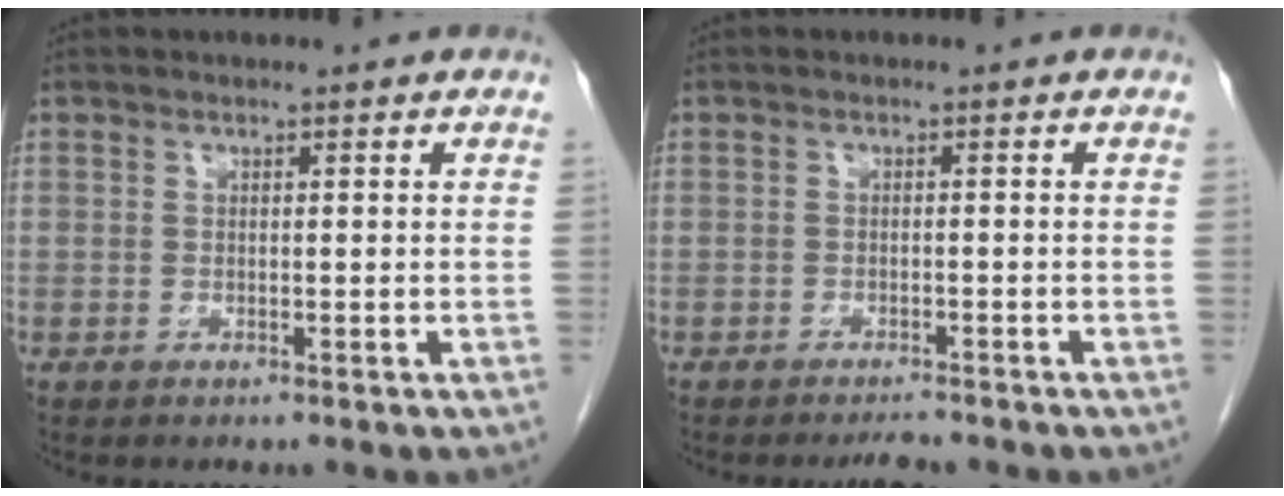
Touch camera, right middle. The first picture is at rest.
{"total": 2.0, "force": [-1.9, 0.2, 0.6], "torque": [-0.013, -0.005, -0.026]}